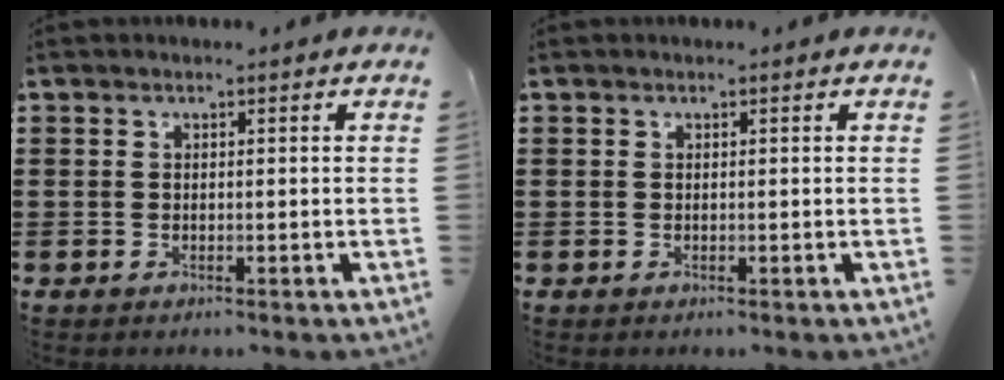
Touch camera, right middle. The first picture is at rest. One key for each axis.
{"total": 0.0}